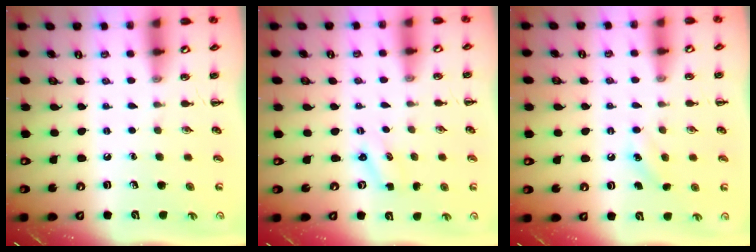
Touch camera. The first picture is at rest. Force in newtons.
{"total": 1.2, "press": 1.2, "slide": 0.4}
{"total": 4.6, "press": 4.4, "slide": 1.4}